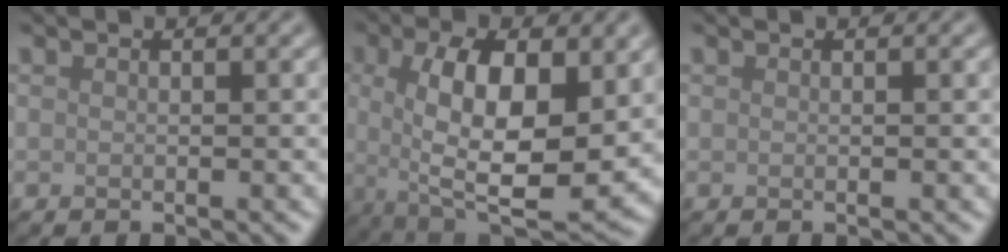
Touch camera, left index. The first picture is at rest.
{"total": 11.5, "force": [1.2, 5.0, 10.3], "torque": [-0.172, -0.007, 0.018]}
{"total": 0.0}